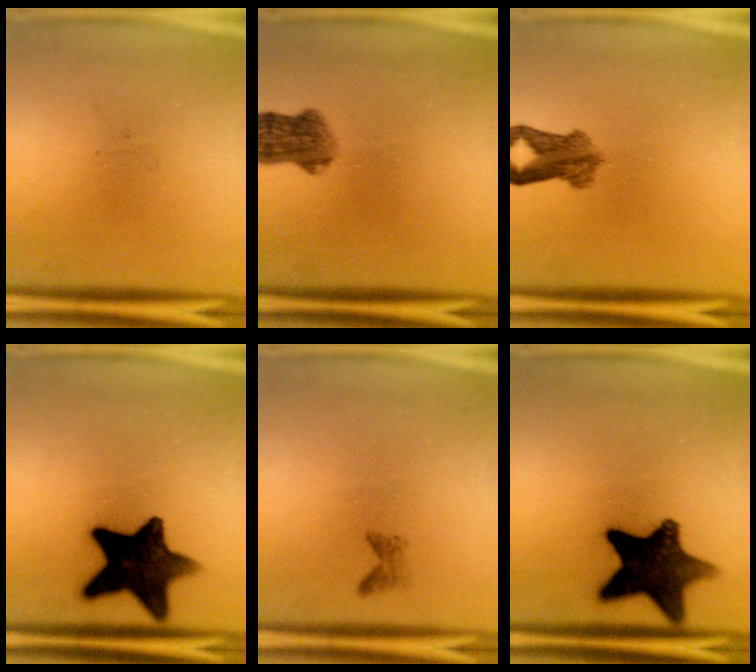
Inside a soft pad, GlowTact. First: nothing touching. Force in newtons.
{"total": 5.5}
{"total": 4.8}
{"total": 14.5}
{"total": 0.9}
{"total": 14.4}